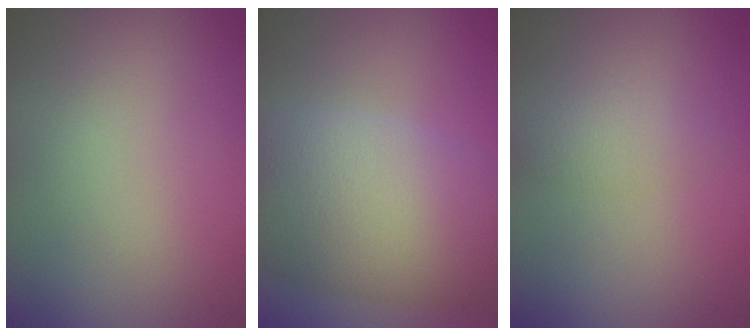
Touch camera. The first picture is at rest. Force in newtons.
{"total": 11.7, "press": 11.7, "slide": 0.4}
{"total": 1.8, "press": 1.8, "slide": 0.0}